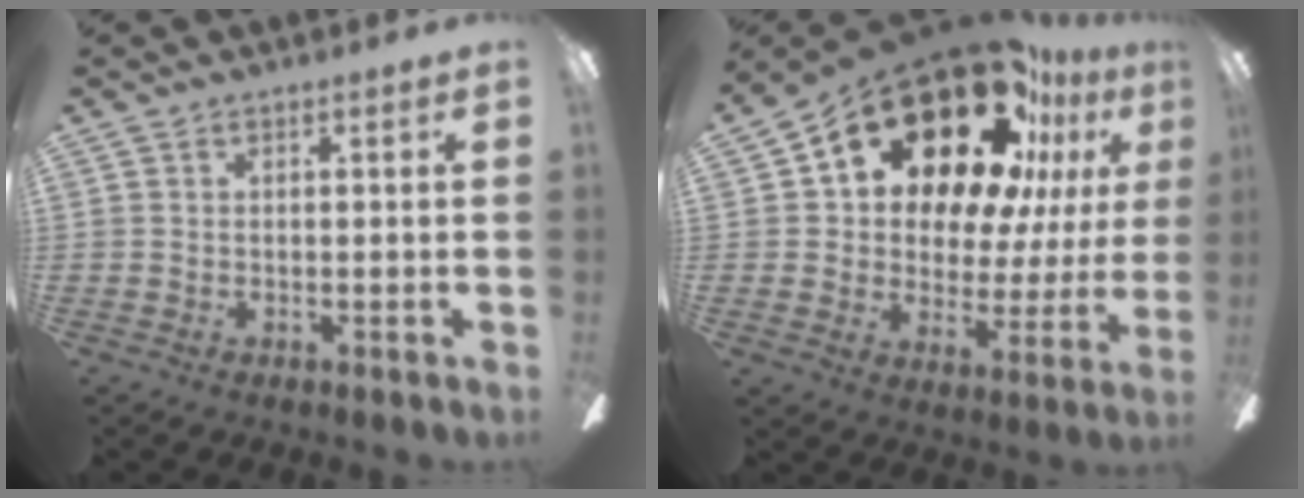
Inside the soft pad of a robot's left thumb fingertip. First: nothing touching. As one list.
[{"total": 23.6, "force": [15.8, 11.7, 13.1], "torque": [-0.209, -0.105, 0.272]}]